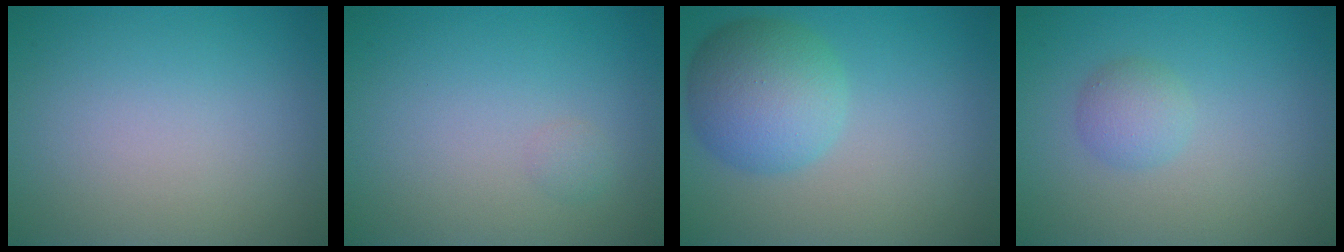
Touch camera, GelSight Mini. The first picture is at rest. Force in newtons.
{"total": 0.6, "press": 0.6, "slide": 0.0}
{"total": 5.9, "press": 5.9, "slide": 0.3}
{"total": 1.8, "press": 1.8, "slide": 0.1}